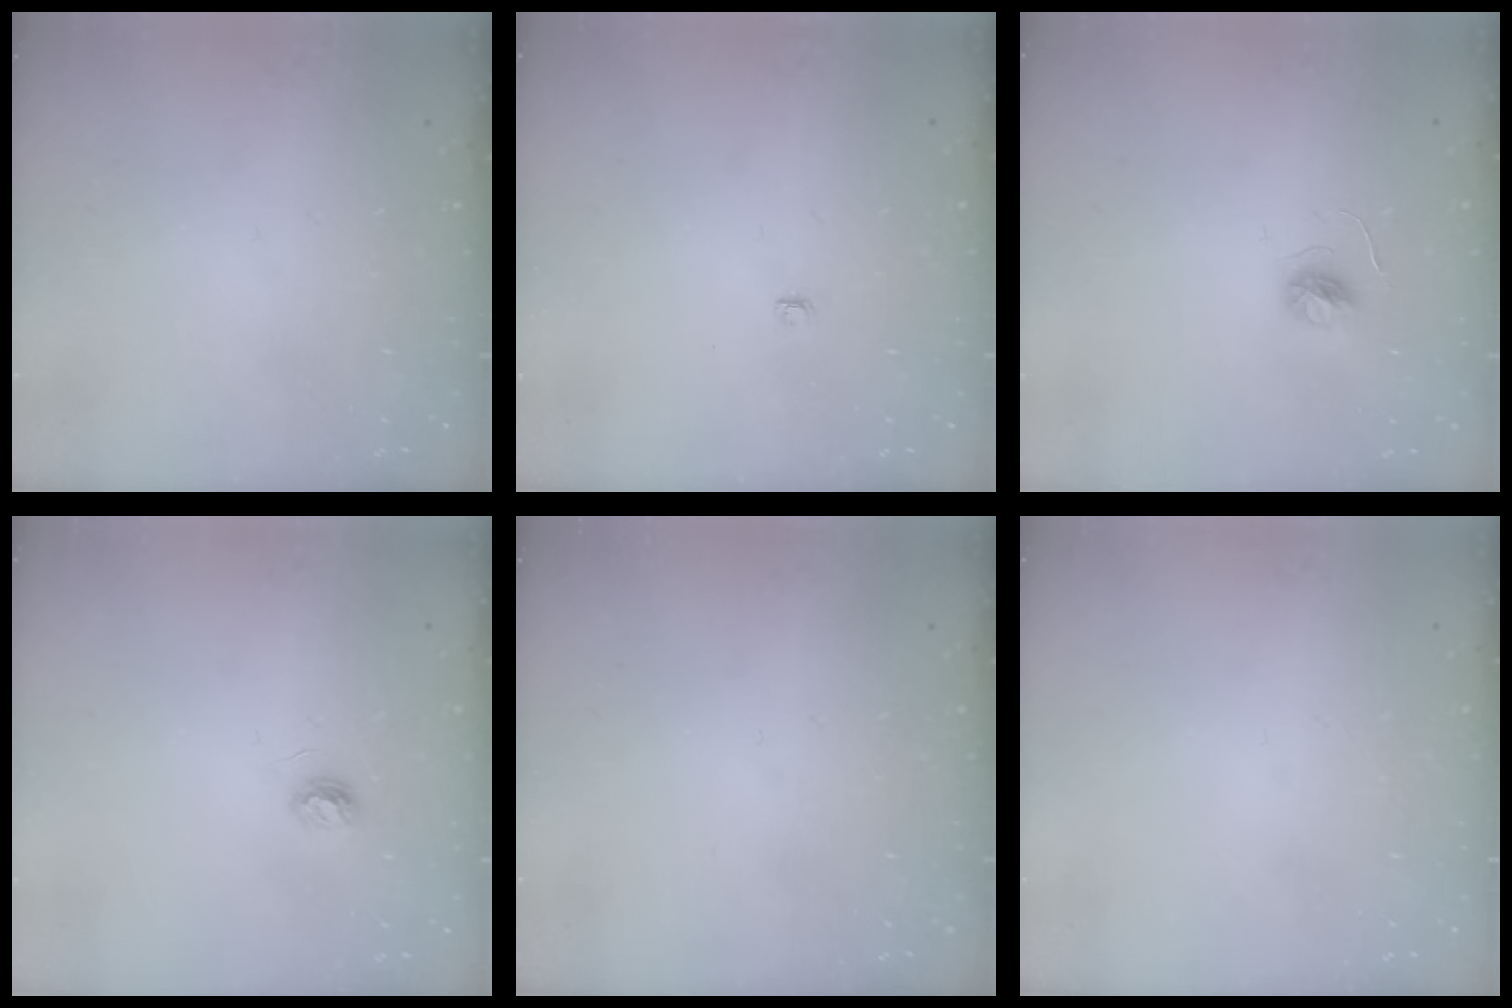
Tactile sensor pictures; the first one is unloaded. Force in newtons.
{"total": 2.8, "press": 2.8, "slide": 0.4}
{"total": 5.2, "press": 5.2, "slide": 0.6}
{"total": 4.5, "press": 4.4, "slide": 0.5}
{"total": 0.0}
{"total": 0.7, "press": 0.7, "slide": 0.1}